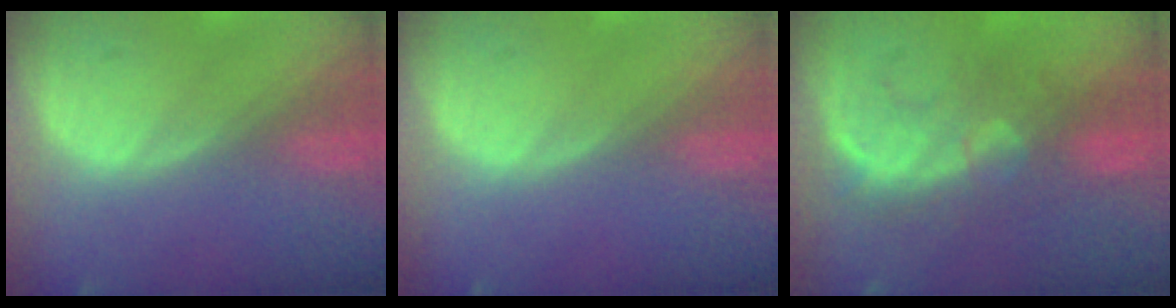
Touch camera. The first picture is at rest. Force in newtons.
{"total": 0.0}
{"total": 7.8, "press": 7.7, "slide": 1.3}